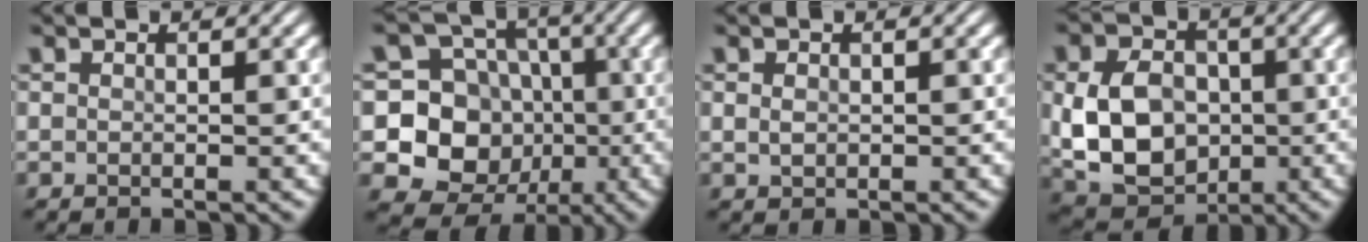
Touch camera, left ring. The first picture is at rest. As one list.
[{"total": 9.9, "force": [-1.4, 9.1, 3.6], "torque": [-0.065, 0.003, -0.049]}, {"total": 1.0, "force": [0.1, 0.7, 0.6], "torque": [-0.015, 0.000, 0.004]}, {"total": 8.8, "force": [-0.7, 6.6, 5.8], "torque": [-0.123, -0.005, -0.015]}]